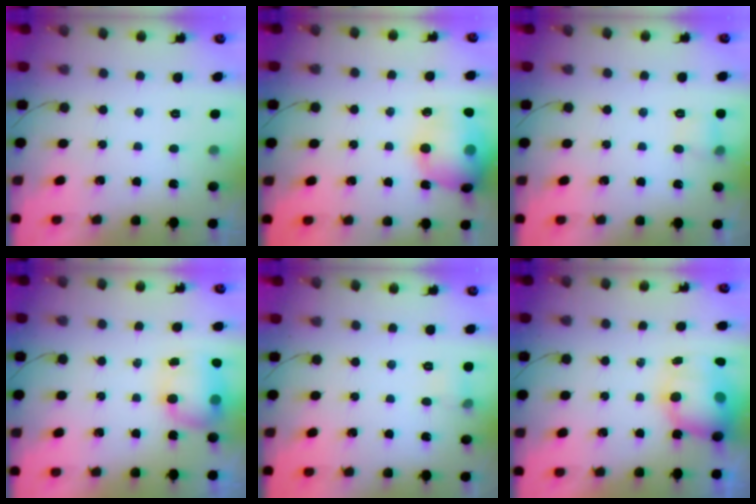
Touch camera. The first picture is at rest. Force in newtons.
{"total": 15.2, "press": 15.0, "slide": 2.7}
{"total": 5.0, "press": 4.7, "slide": 1.7}
{"total": 7.9, "press": 7.6, "slide": 2.3}
{"total": 4.6, "press": 4.4, "slide": 1.4}
{"total": 10.2, "press": 10.0, "slide": 2.0}